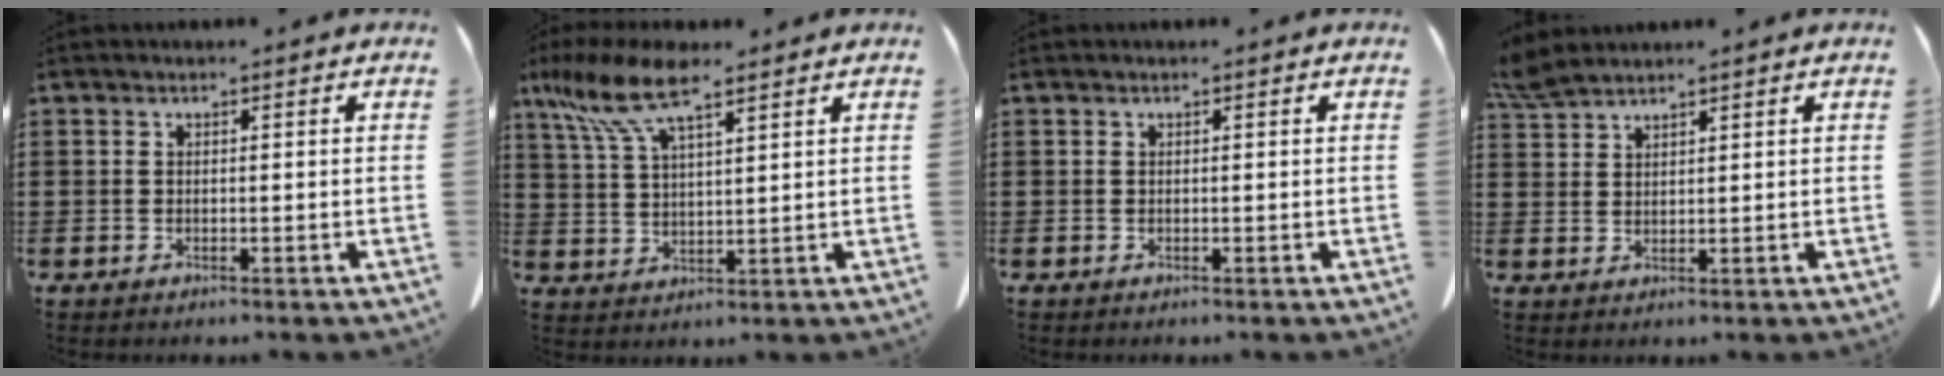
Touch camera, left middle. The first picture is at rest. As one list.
[{"total": 9.3, "force": [6.2, 2.6, 6.4], "torque": [-0.155, -0.016, 0.108]}, {"total": 0.0}, {"total": 3.4, "force": [3.1, 0.7, 1.3], "torque": [-0.035, -0.006, 0.059]}]